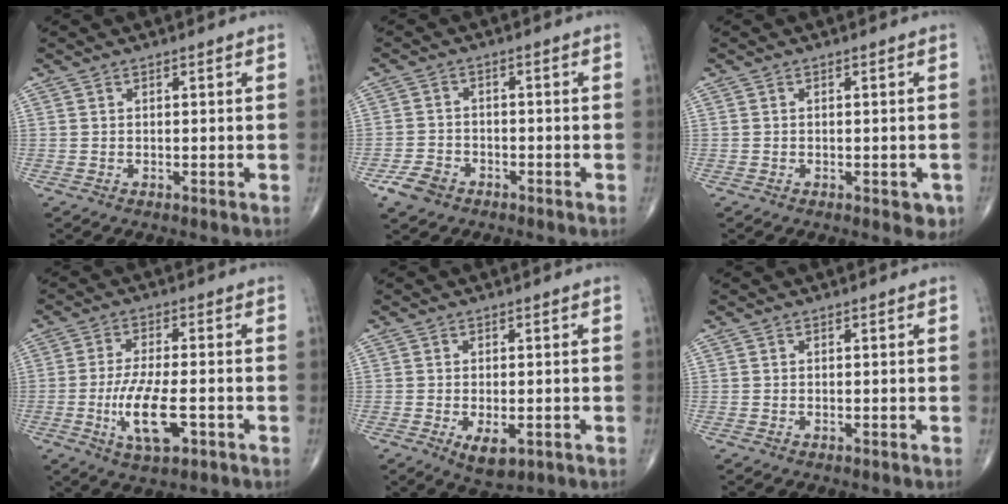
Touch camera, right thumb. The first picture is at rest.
{"total": 4.8, "force": [-3.0, 3.2, 1.9], "torque": [-0.031, 0.013, -0.052]}
{"total": 2.6, "force": [-1.1, 1.3, 1.9], "torque": [-0.006, 0.000, -0.012]}
{"total": 9.9, "force": [-3.1, 3.4, 8.7], "torque": [-0.166, 0.002, -0.052]}
{"total": 4.9, "force": [-1.7, 2.4, 3.9], "torque": [-0.060, -0.008, -0.019]}
{"total": 0.0}